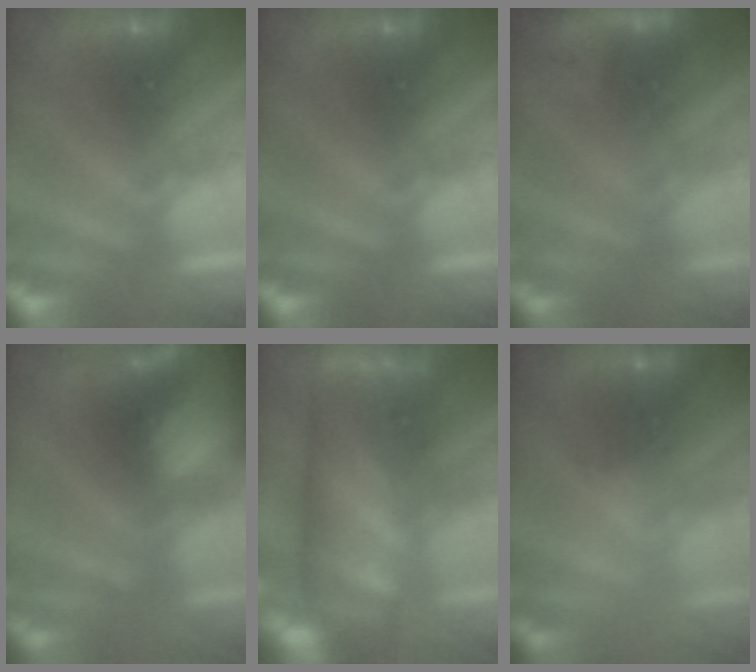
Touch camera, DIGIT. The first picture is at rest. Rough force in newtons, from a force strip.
{"total": 0.0}
{"total": 4.8}
{"total": 7.3}
{"total": 8.7}
{"total": 2.1}